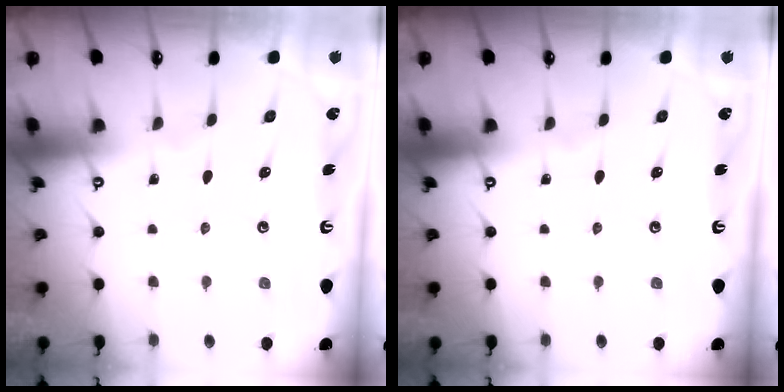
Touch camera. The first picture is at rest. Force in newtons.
{"total": 0.0}